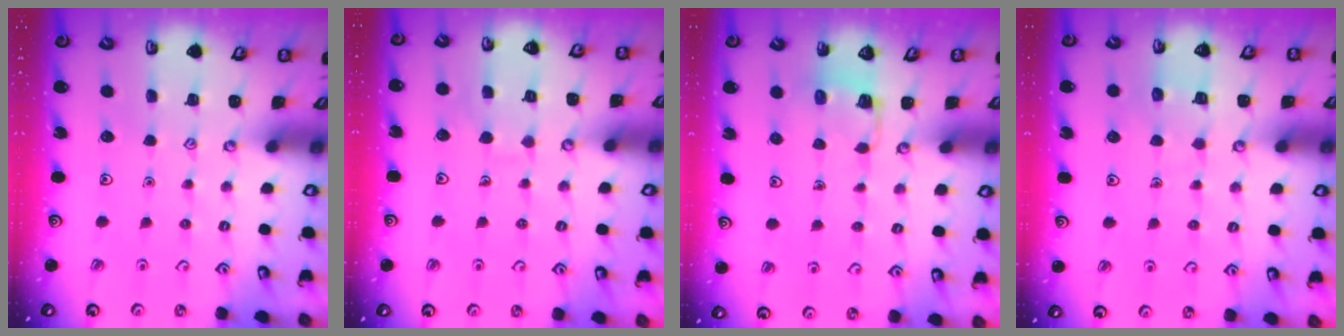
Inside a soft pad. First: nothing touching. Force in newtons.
{"total": 5.7, "press": 5.7, "slide": 0.3}
{"total": 3.1, "press": 3.1, "slide": 0.3}
{"total": 5.4, "press": 5.4, "slide": 0.3}